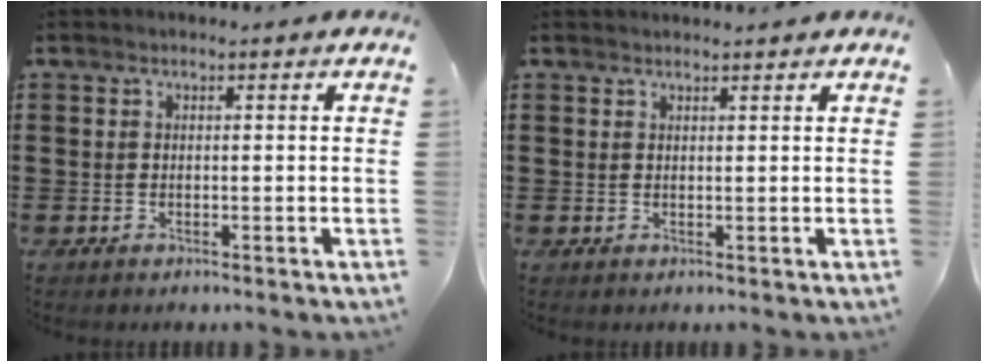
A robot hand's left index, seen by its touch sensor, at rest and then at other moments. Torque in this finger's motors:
{"motor_torque": [0.82, -1.32, -0.04, -0.01]}